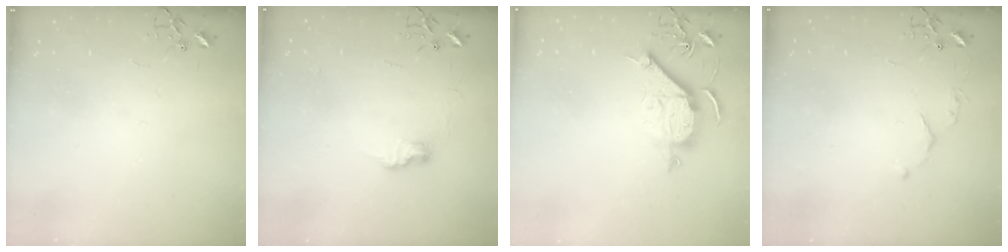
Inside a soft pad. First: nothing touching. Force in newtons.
{"total": 7.6, "press": 7.5, "slide": 0.4}
{"total": 10.4, "press": 10.4, "slide": 0.9}
{"total": 4.3, "press": 4.3, "slide": 0.7}